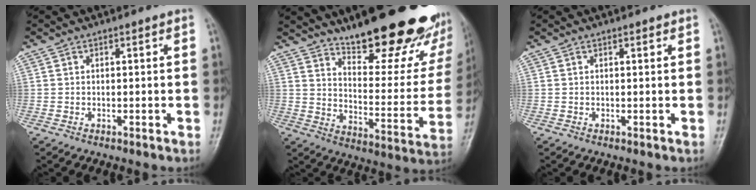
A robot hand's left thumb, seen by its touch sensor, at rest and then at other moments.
{"total": 27.3, "force": [19.4, 8.7, 17.1], "torque": [-0.199, -0.108, 0.272]}
{"total": 0.6, "force": [0.4, 0.2, 0.4], "torque": [-0.007, -0.002, 0.005]}